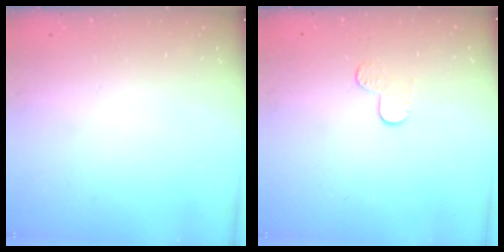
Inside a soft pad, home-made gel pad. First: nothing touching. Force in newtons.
{"total": 3.8, "press": 3.8, "slide": 0.3}